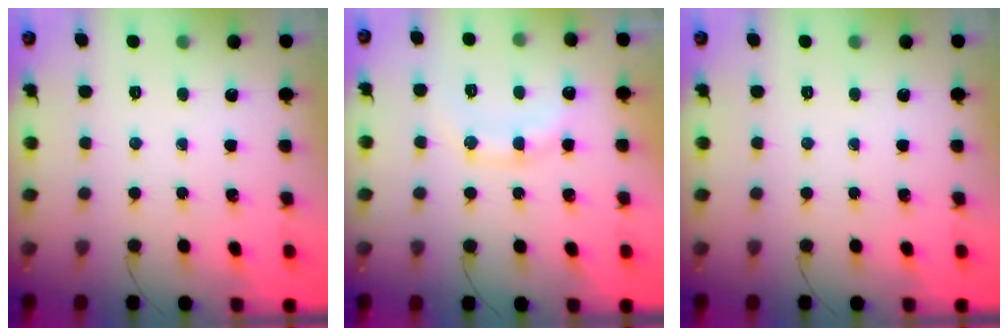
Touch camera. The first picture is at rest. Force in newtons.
{"total": 12.6, "press": 12.6, "slide": 0.8}
{"total": 0.0}